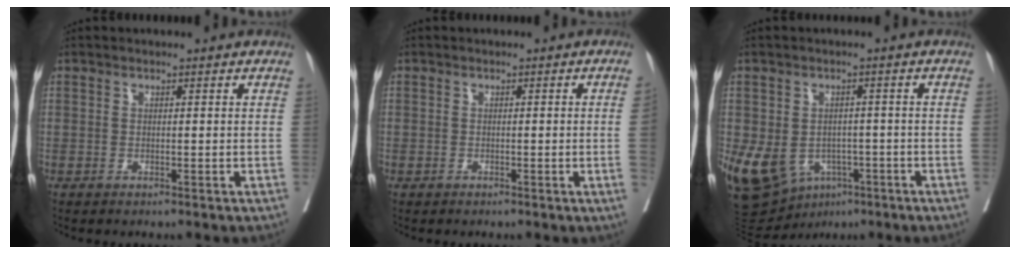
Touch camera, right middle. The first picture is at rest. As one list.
[{"total": 1.4, "force": [-0.3, -0.4, 1.3], "torque": [-0.015, 0.001, -0.005]}, {"total": 11.6, "force": [-4.7, 8.7, 6.2], "torque": [-0.128, 0.008, -0.062]}]